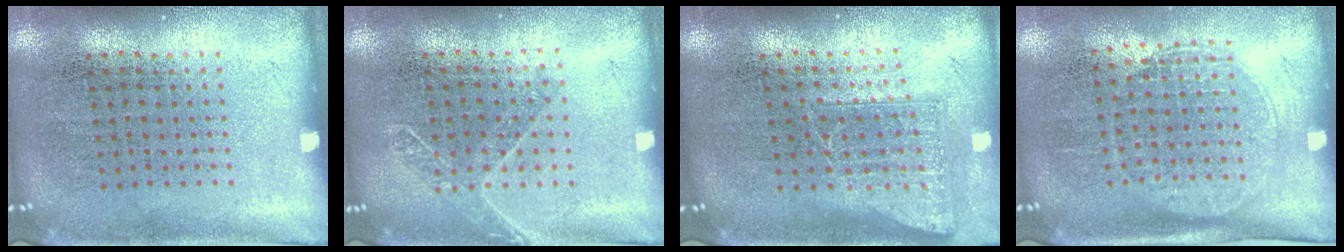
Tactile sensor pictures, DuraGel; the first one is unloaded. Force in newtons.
{"total": 1.3, "press": 1.1, "slide": 0.7}
{"total": 1.7, "press": 1.3, "slide": 1.1}
{"total": 1.5, "press": 1.3, "slide": 0.8}